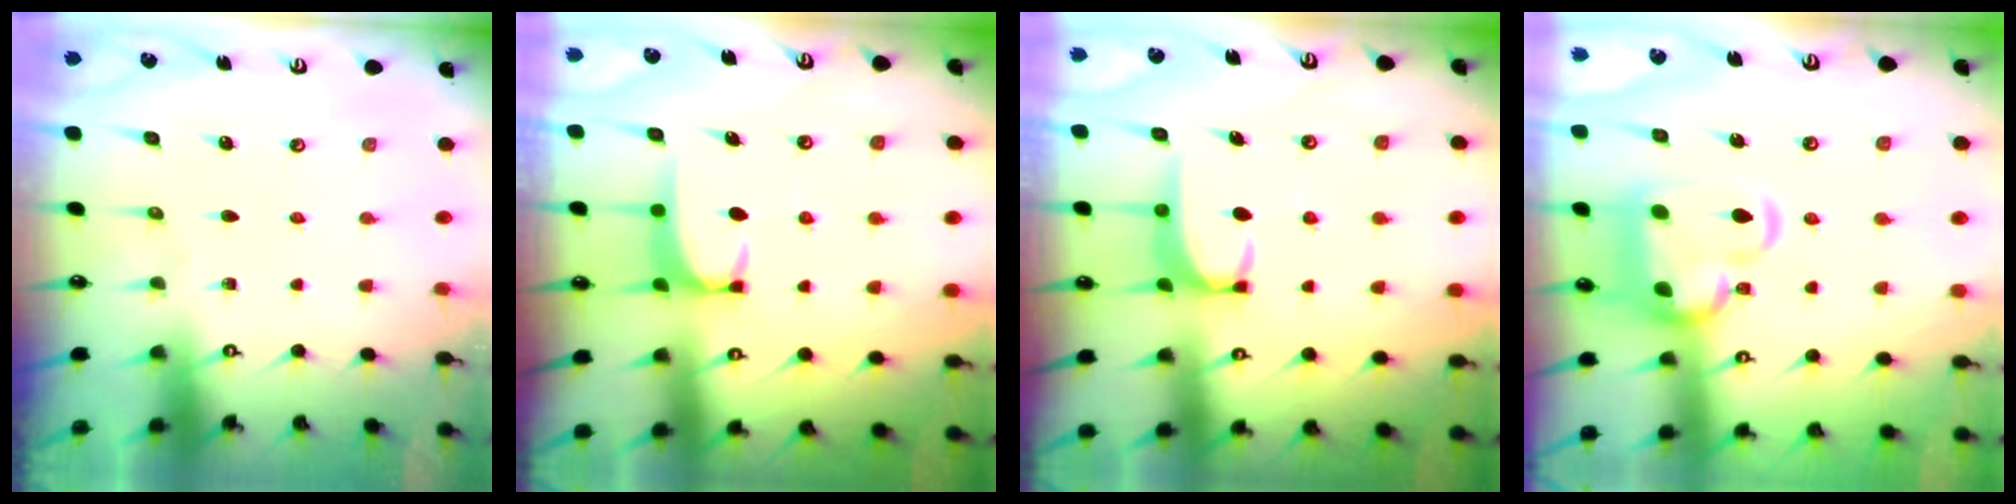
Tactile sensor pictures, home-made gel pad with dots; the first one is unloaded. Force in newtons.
{"total": 1.7, "press": 1.6, "slide": 0.4}
{"total": 2.8, "press": 2.7, "slide": 0.4}
{"total": 7.1, "press": 7.0, "slide": 1.1}